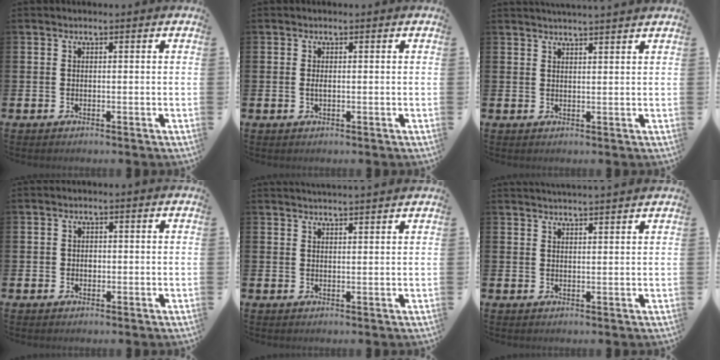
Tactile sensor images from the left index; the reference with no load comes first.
{"total": 0.9, "force": [0.0, 0.3, 0.8], "torque": [-0.020, 0.003, 0.000]}
{"total": 2.5, "force": [2.5, -0.4, 0.1], "torque": [-0.003, -0.012, 0.045]}
{"total": 1.0, "force": [0.1, 0.9, 0.5], "torque": [0.002, 0.003, -0.002]}
{"total": 2.4, "force": [2.4, -0.3, 0.0], "torque": [-0.002, -0.013, 0.044]}
{"total": 2.6, "force": [2.6, -0.4, -0.1], "torque": [-0.001, -0.014, 0.047]}